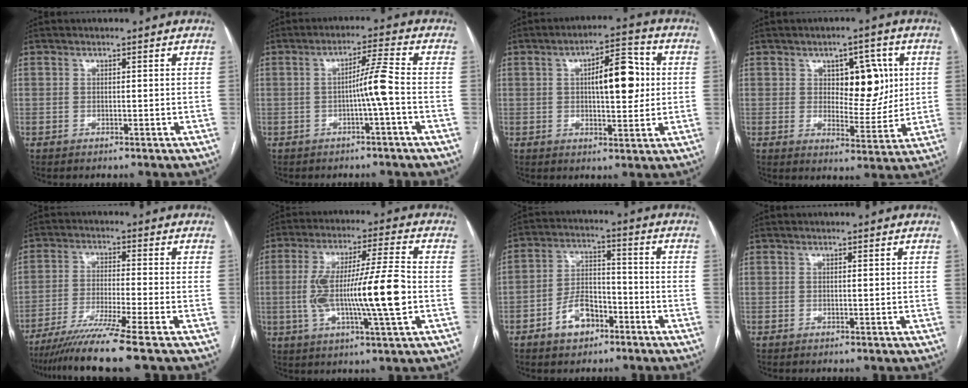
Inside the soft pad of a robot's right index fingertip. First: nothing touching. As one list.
[{"total": 4.8, "force": [-1.2, -0.9, 4.6], "torque": [-0.077, 0.010, -0.019]}, {"total": 9.5, "force": [1.3, 3.1, 8.9], "torque": [-0.133, 0.020, 0.021]}, {"total": 9.0, "force": [2.4, 4.5, 7.4], "torque": [-0.092, 0.012, 0.041]}, {"total": 10.1, "force": [-7.8, -2.4, 5.9], "torque": [-0.095, -0.037, -0.132]}, {"total": 15.2, "force": [-1.7, 0.7, 15.1], "torque": [-0.280, 0.005, -0.031]}, {"total": 7.7, "force": [-4.2, 4.6, 4.5], "torque": [-0.092, 0.020, -0.070]}, {"total": 0.0}]